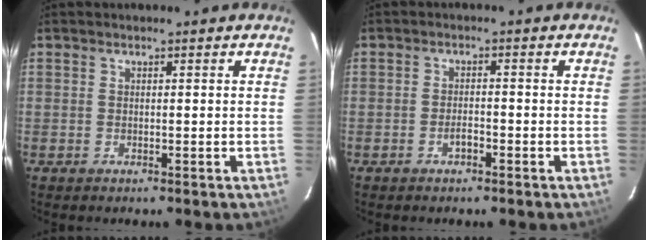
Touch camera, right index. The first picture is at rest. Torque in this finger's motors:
{"motor_torque": [-0.08, 0.08, 0.15, 0.01]}